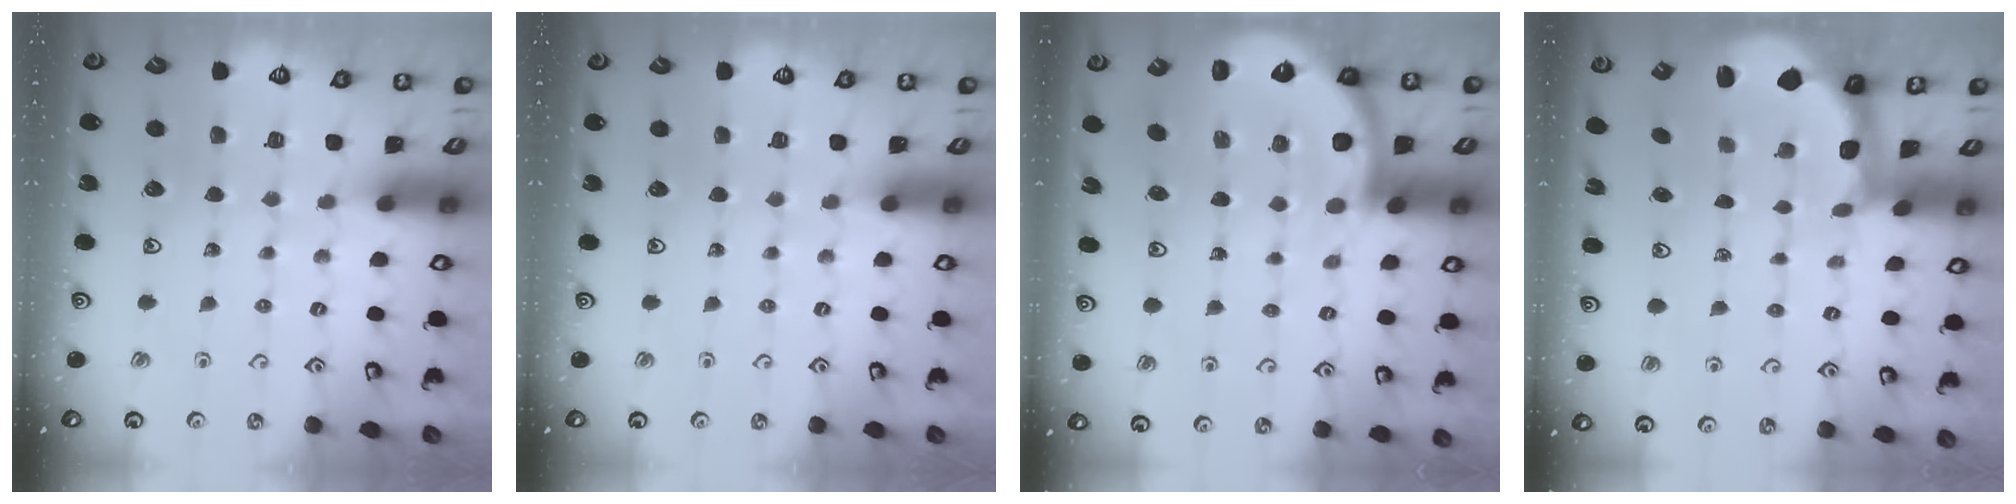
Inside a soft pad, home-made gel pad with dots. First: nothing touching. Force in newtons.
{"total": 0.0}
{"total": 7.7, "press": 7.6, "slide": 1.3}
{"total": 1.0, "press": 0.9, "slide": 0.2}